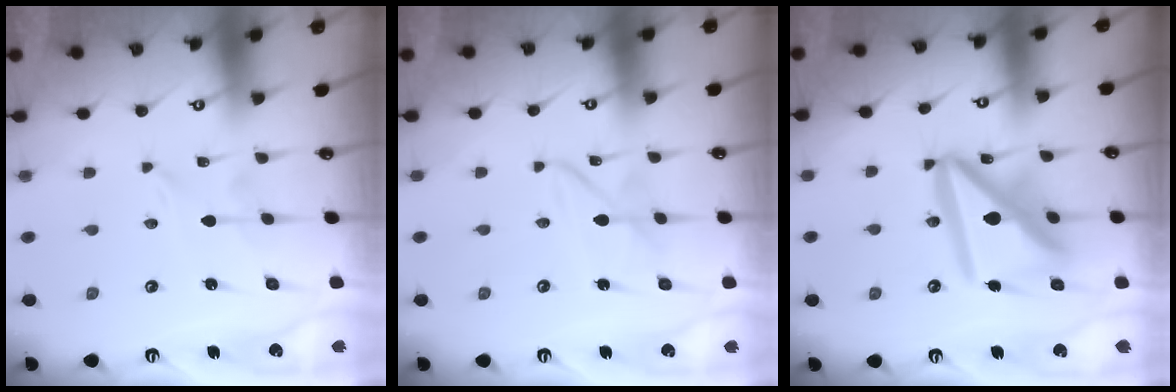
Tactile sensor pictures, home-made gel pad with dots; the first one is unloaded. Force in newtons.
{"total": 4.2, "press": 4.2, "slide": 0.4}
{"total": 17.3, "press": 17.2, "slide": 2.1}